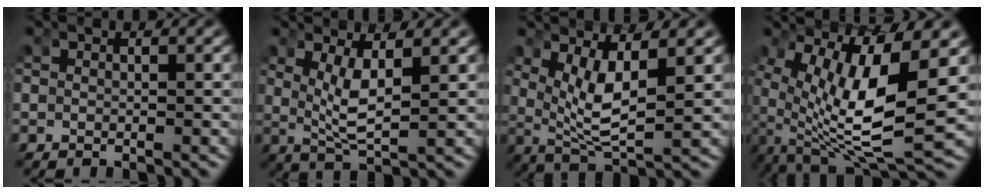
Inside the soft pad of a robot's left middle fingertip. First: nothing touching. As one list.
[{"total": 4.8, "force": [1.0, 2.0, 4.3], "torque": [-0.092, -0.015, 0.023]}, {"total": 6.9, "force": [1.6, 3.6, 5.7], "torque": [-0.119, -0.015, 0.034]}, {"total": 12.2, "force": [-1.0, 6.0, 10.6], "torque": [-0.198, -0.047, 0.010]}]